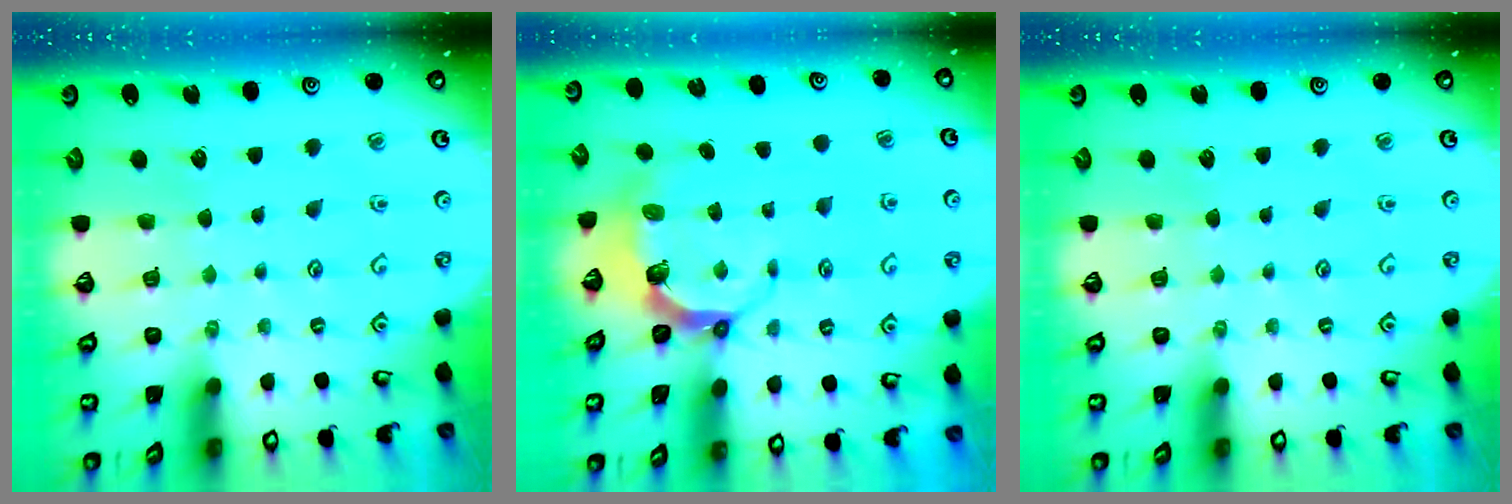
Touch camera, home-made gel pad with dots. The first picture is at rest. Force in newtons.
{"total": 7.0, "press": 5.8, "slide": 3.9}
{"total": 0.0}